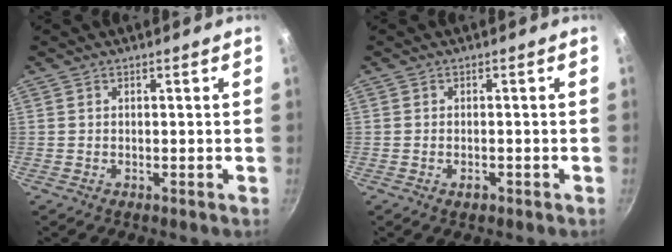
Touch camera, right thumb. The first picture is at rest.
{"total": 1.6, "force": [-0.8, 0.9, 1.1], "torque": [-0.019, 0.005, -0.013]}